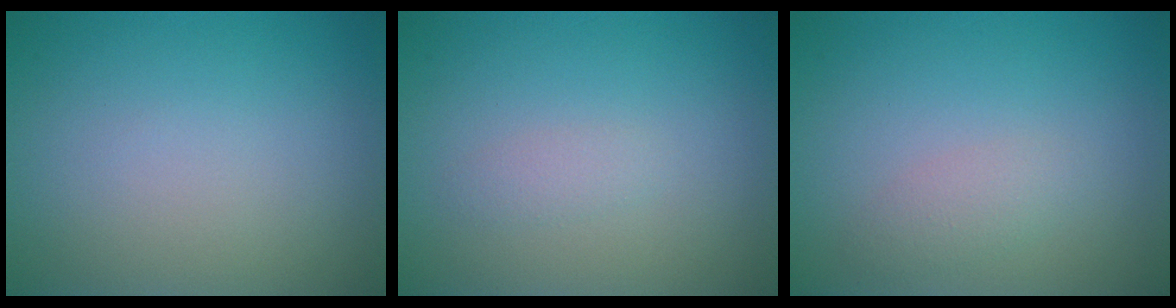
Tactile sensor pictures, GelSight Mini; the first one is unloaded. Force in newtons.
{"total": 0.9, "press": 0.9, "slide": 0.0}
{"total": 1.5, "press": 1.5, "slide": 0.1}